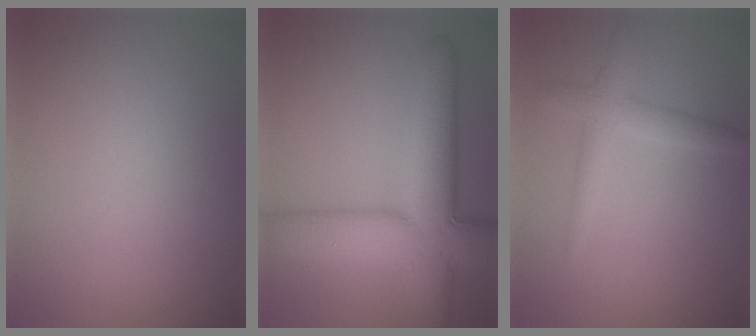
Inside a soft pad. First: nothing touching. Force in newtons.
{"total": 9.8, "press": 9.8, "slide": 0.7}
{"total": 1.8, "press": 1.8, "slide": 0.1}